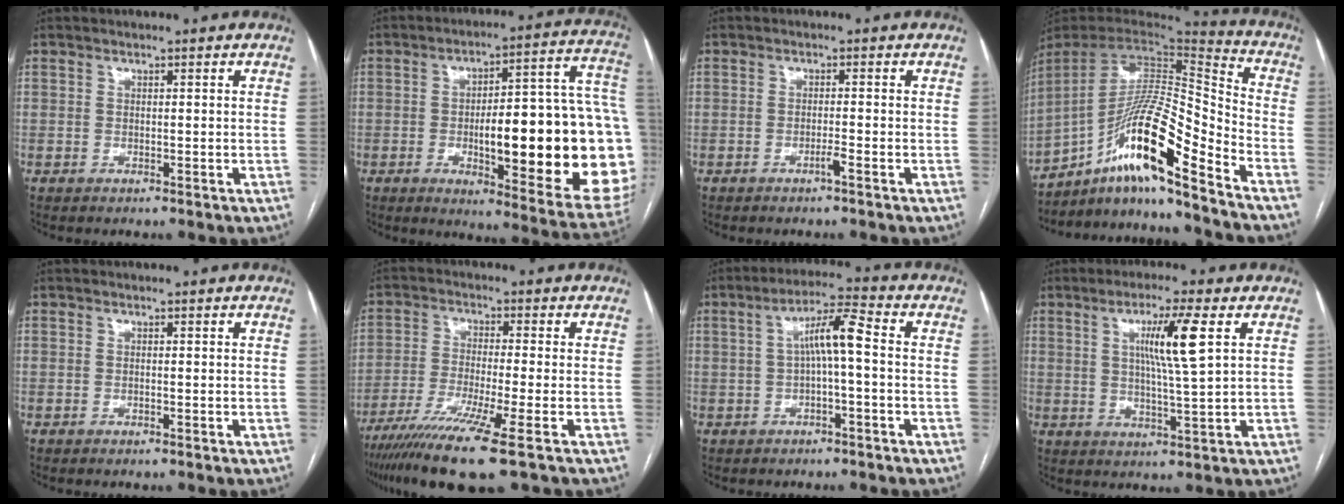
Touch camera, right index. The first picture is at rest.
{"total": 28.8, "force": [-3.3, 5.3, 28.1], "torque": [-0.293, 0.020, -0.039]}
{"total": 1.1, "force": [-0.8, -0.2, 0.8], "torque": [-0.016, 0.000, -0.015]}
{"total": 16.8, "force": [-11.5, 0.4, 12.2], "torque": [-0.228, 0.013, -0.205]}
{"total": 0.0}
{"total": 12.0, "force": [-7.8, -0.8, 9.0], "torque": [-0.169, -0.032, -0.134]}
{"total": 6.4, "force": [0.1, 0.7, 6.3], "torque": [-0.109, 0.025, 0.002]}
{"total": 8.3, "force": [2.6, -0.5, 7.8], "torque": [-0.139, -0.002, 0.046]}